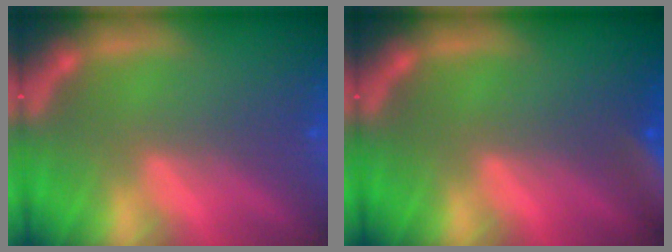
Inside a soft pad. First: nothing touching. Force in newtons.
{"total": 6.0}